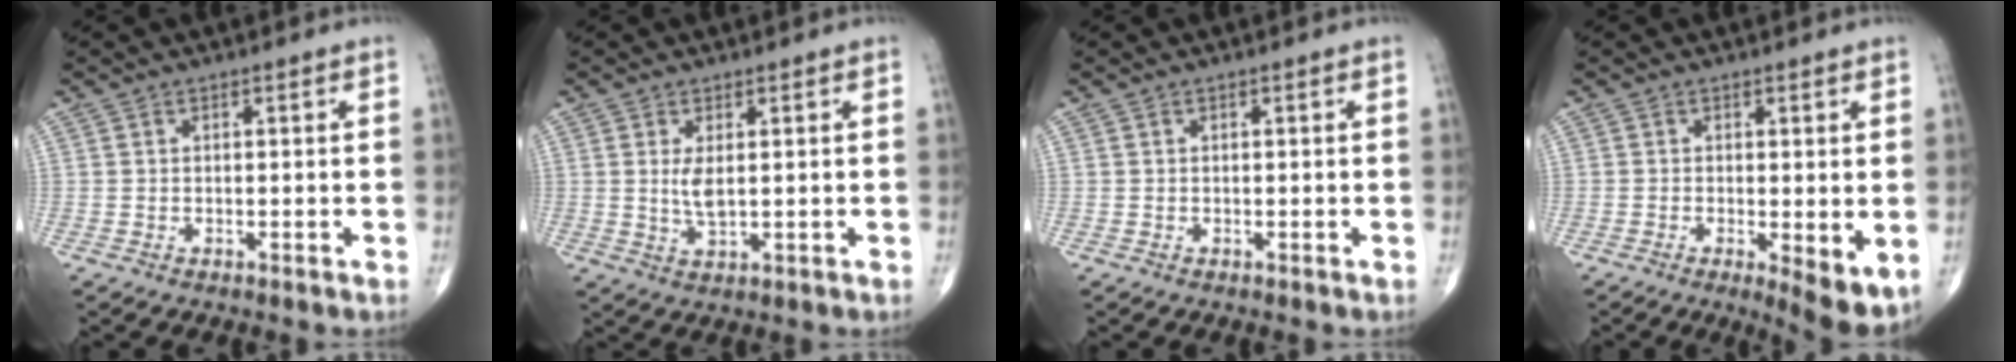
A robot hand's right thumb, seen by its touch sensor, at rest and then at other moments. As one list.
[{"total": 3.5, "force": [0.7, 1.3, 3.2], "torque": [-0.063, -0.012, 0.020]}, {"total": 0.0}, {"total": 6.1, "force": [-1.1, 1.8, 5.7], "torque": [-0.083, -0.019, -0.016]}]